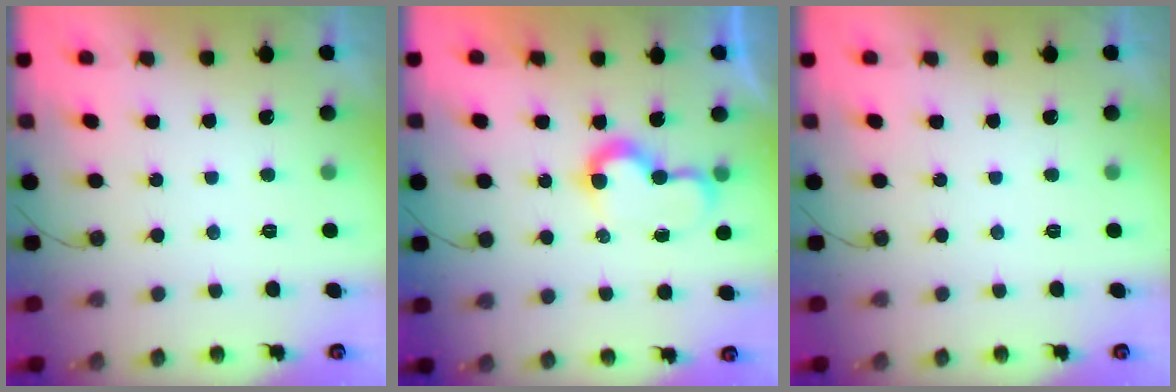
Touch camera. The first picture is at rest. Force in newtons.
{"total": 7.2, "press": 7.2, "slide": 0.4}
{"total": 0.0}